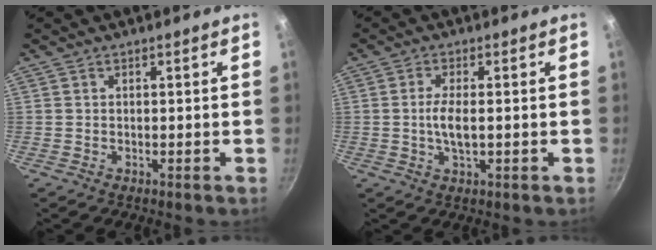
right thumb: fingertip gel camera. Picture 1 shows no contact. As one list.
[{"total": 4.5, "force": [-0.3, 1.6, 4.2], "torque": [-0.089, 0.000, -0.009]}]